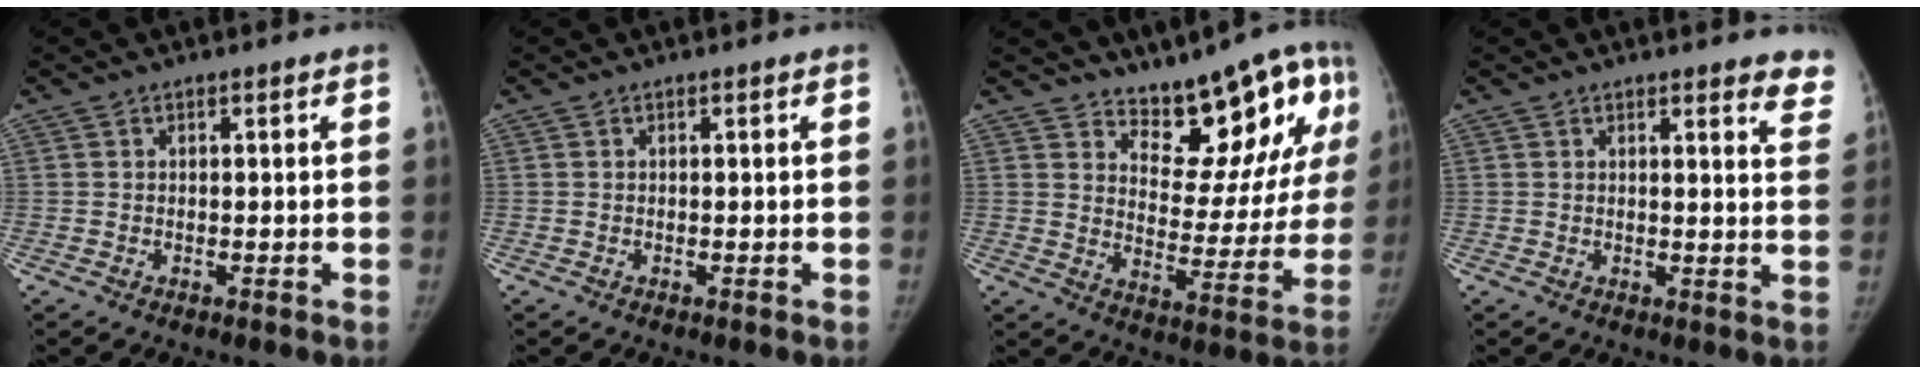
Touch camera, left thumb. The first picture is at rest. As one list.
[{"total": 0.0}, {"total": 15.0, "force": [10.1, 6.4, 9.1], "torque": [-0.056, -0.074, 0.146]}, {"total": 6.9, "force": [6.1, 1.8, 2.7], "torque": [0.004, -0.034, 0.042]}]